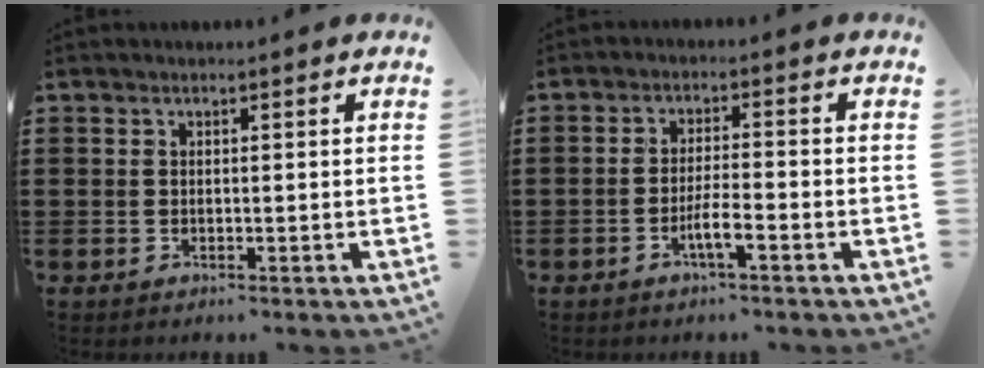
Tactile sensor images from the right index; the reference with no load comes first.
{"total": 3.7, "force": [-2.0, 0.3, 3.1], "torque": [-0.060, -0.002, -0.038]}